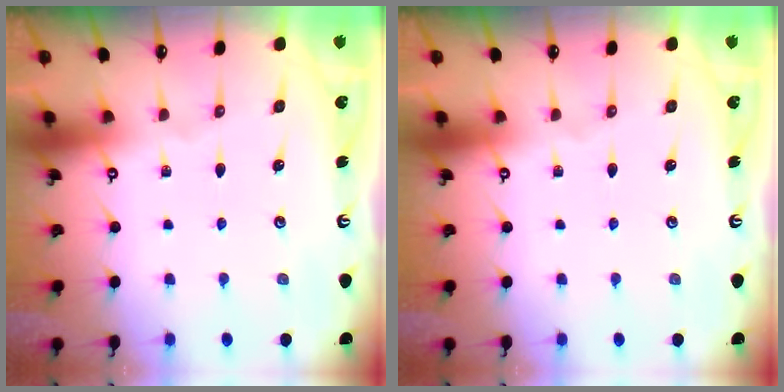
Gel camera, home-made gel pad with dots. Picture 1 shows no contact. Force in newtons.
{"total": 0.0}